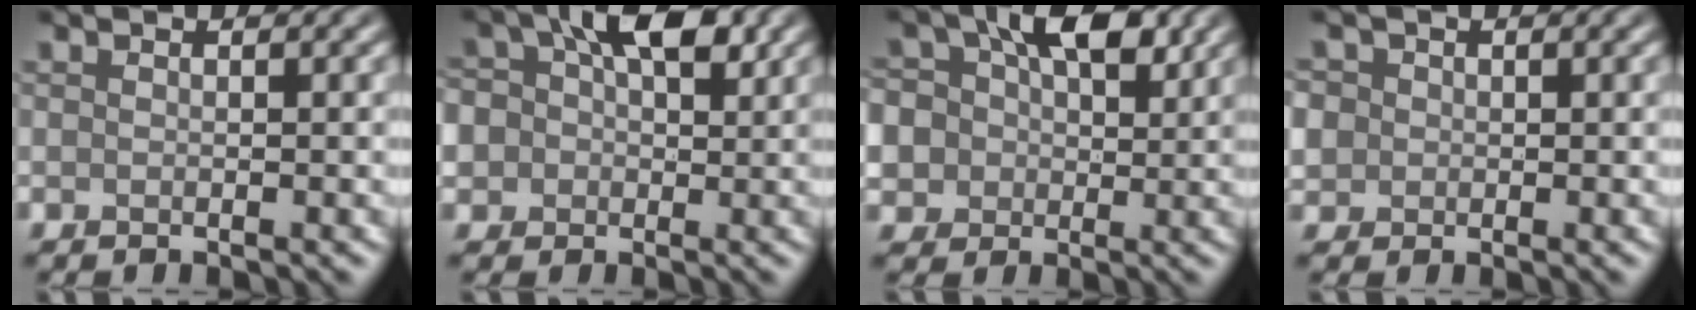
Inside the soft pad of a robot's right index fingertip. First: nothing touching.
{"total": 7.4, "force": [1.6, 5.3, 4.9], "torque": [-0.081, 0.015, 0.019]}
{"total": 8.3, "force": [1.8, 6.3, 5.0], "torque": [-0.092, 0.005, 0.028]}
{"total": 3.3, "force": [0.4, 3.0, 1.1], "torque": [-0.034, 0.021, -0.002]}